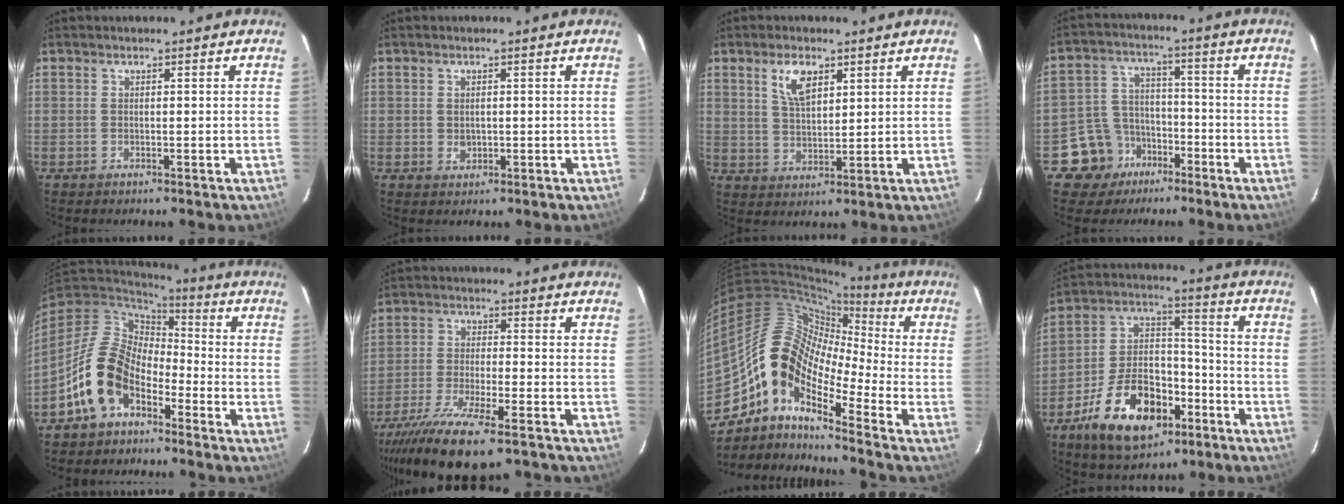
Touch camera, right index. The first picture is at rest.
{"total": 1.8, "force": [0.1, 1.5, 1.1], "torque": [-0.017, 0.001, 0.005]}
{"total": 6.3, "force": [3.3, 2.9, 4.5], "torque": [-0.083, 0.007, 0.067]}
{"total": 9.0, "force": [-5.4, 7.2, 1.1], "torque": [-0.041, 0.035, -0.083]}
{"total": 12.6, "force": [-6.1, 8.2, 7.3], "torque": [-0.152, 0.017, -0.116]}
{"total": 15.9, "force": [-11.6, 3.4, 10.4], "torque": [-0.219, -0.048, -0.210]}
{"total": 14.9, "force": [-6.8, 7.0, 11.2], "torque": [-0.187, 0.008, -0.149]}
{"total": 19.6, "force": [-10.2, 11.0, 12.5], "torque": [-0.253, 0.024, -0.165]}